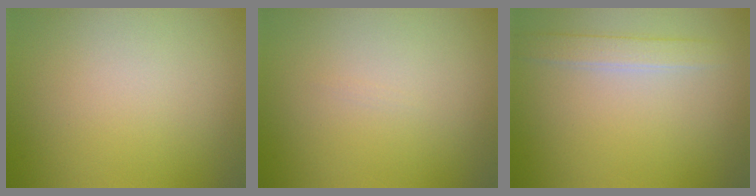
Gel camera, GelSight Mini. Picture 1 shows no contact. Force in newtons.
{"total": 0.0}
{"total": 2.2, "press": 2.2, "slide": 0.1}